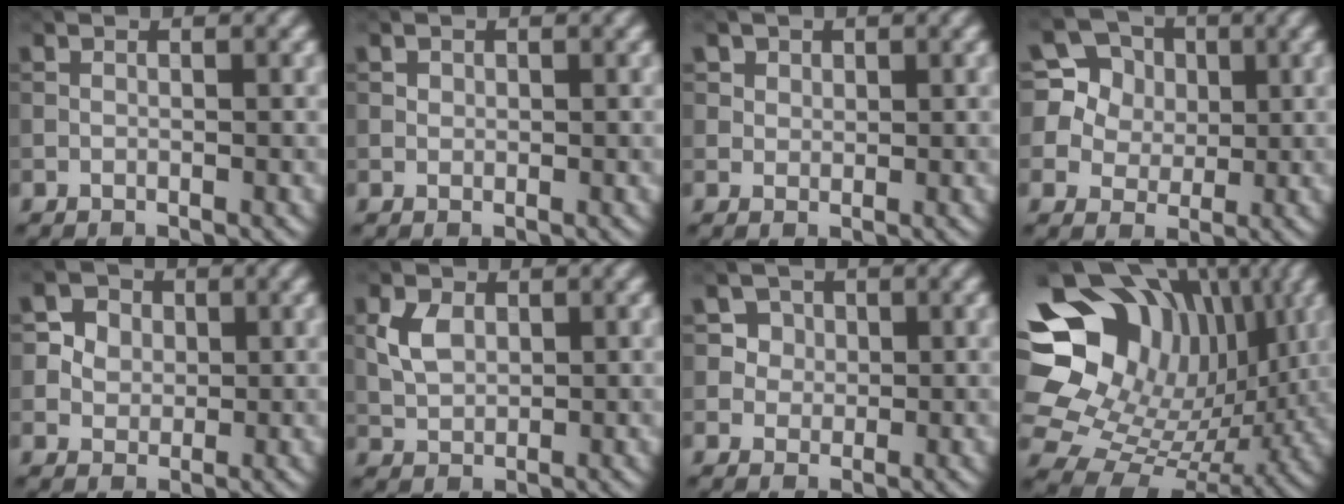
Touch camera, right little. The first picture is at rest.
{"total": 0.0}
{"total": 1.0, "force": [0.5, 0.8, -0.1], "torque": [-0.004, -0.012, 0.029]}
{"total": 10.1, "force": [4.1, 8.3, 3.9], "torque": [-0.108, 0.029, 0.069]}
{"total": 3.4, "force": [1.0, 3.0, 1.0], "torque": [-0.026, 0.000, 0.032]}
{"total": 2.2, "force": [0.2, 1.6, 1.4], "torque": [-0.034, 0.002, 0.014]}
{"total": 3.3, "force": [1.3, 2.9, 1.0], "torque": [-0.029, 0.000, 0.035]}
{"total": 16.1, "force": [4.3, 12.6, 9.1], "torque": [-0.187, 0.025, 0.085]}